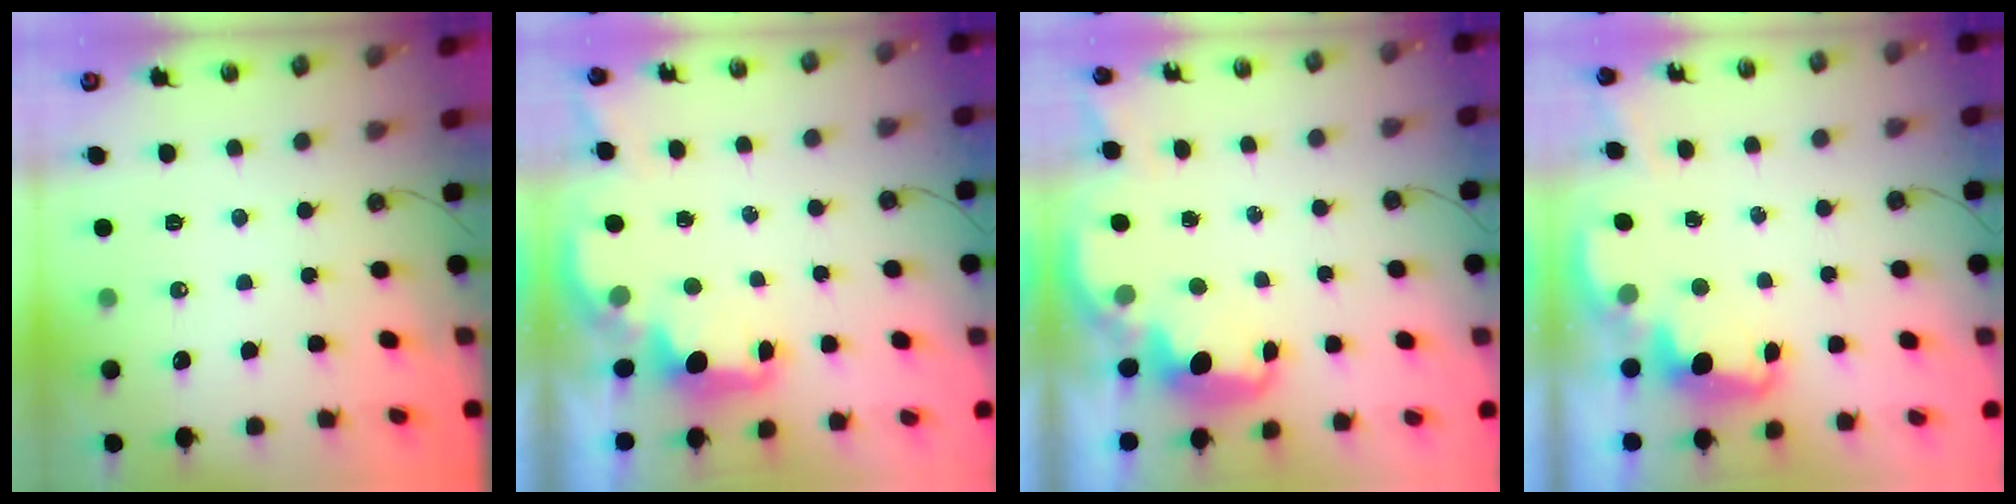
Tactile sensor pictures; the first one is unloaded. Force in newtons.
{"total": 2.2, "press": 2.0, "slide": 0.8}
{"total": 3.0, "press": 2.9, "slide": 0.6}
{"total": 2.2, "press": 2.2, "slide": 0.5}